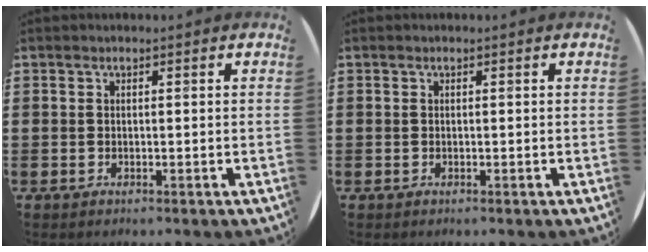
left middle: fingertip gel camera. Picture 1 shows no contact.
{"total": 0.0}